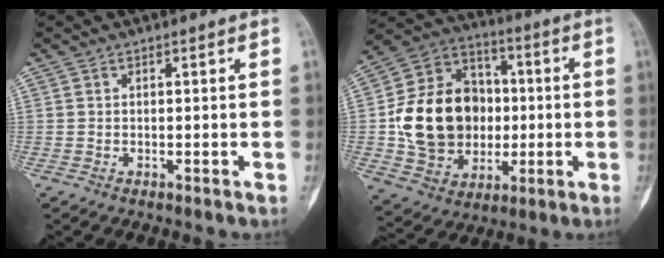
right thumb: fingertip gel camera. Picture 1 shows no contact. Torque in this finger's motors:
{"motor_torque": [2.15, 2.14, 0.85, -1.17, 0.07]}